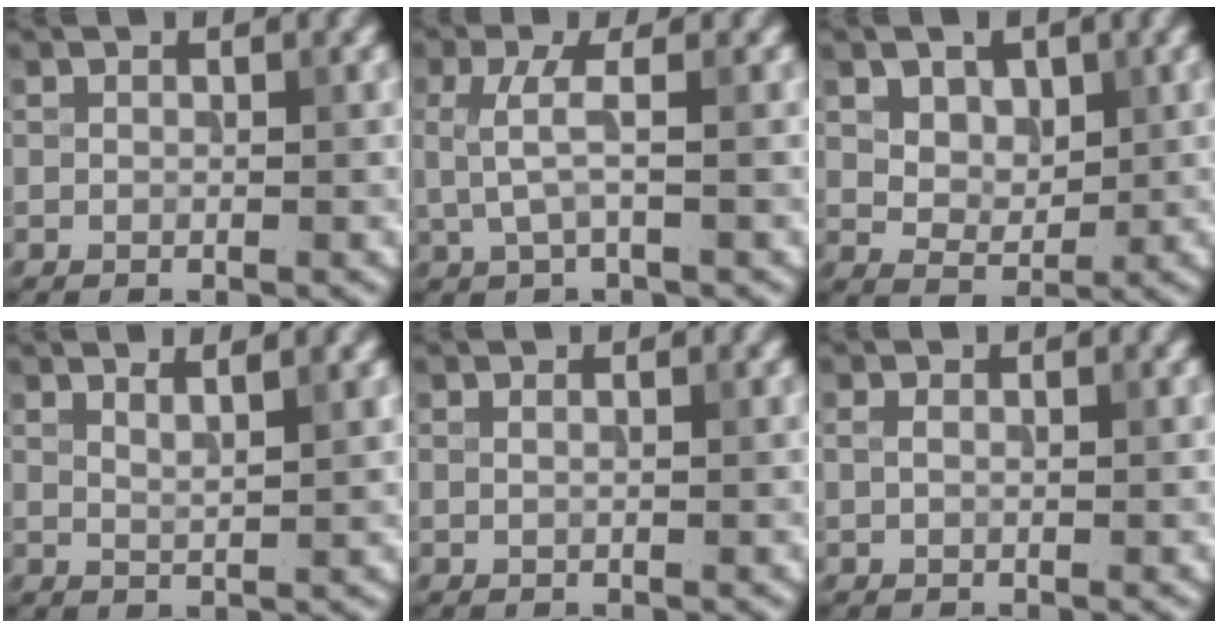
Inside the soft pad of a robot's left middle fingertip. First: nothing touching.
{"total": 2.5, "force": [0.2, 0.3, 2.5], "torque": [-0.064, 0.003, 0.005]}
{"total": 3.4, "force": [1.5, 2.3, 2.1], "torque": [-0.051, -0.005, 0.036]}
{"total": 2.0, "force": [1.6, 0.2, 1.3], "torque": [-0.016, 0.012, 0.018]}
{"total": 0.0}
{"total": 0.7, "force": [0.0, 0.3, 0.6], "torque": [-0.018, 0.002, 0.001]}